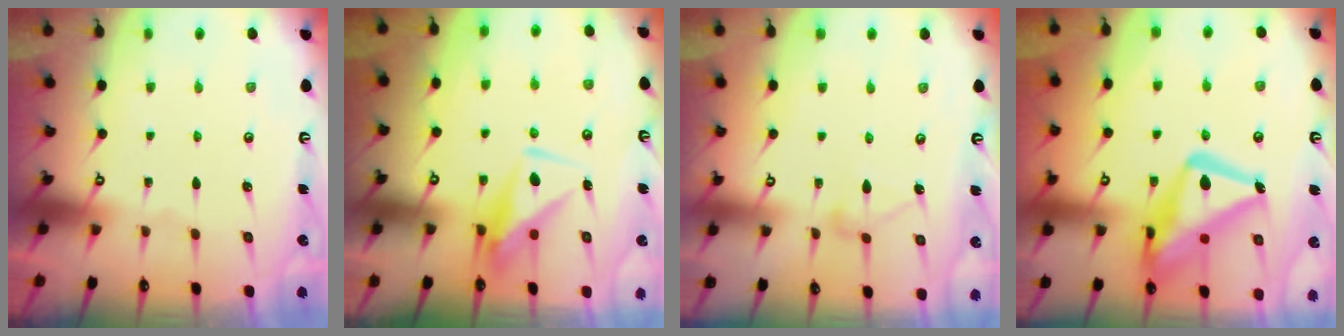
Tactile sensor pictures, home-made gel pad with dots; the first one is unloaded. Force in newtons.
{"total": 7.5, "press": 7.4, "slide": 0.7}
{"total": 8.3, "press": 8.3, "slide": 0.4}
{"total": 22.2, "press": 22.2, "slide": 1.8}